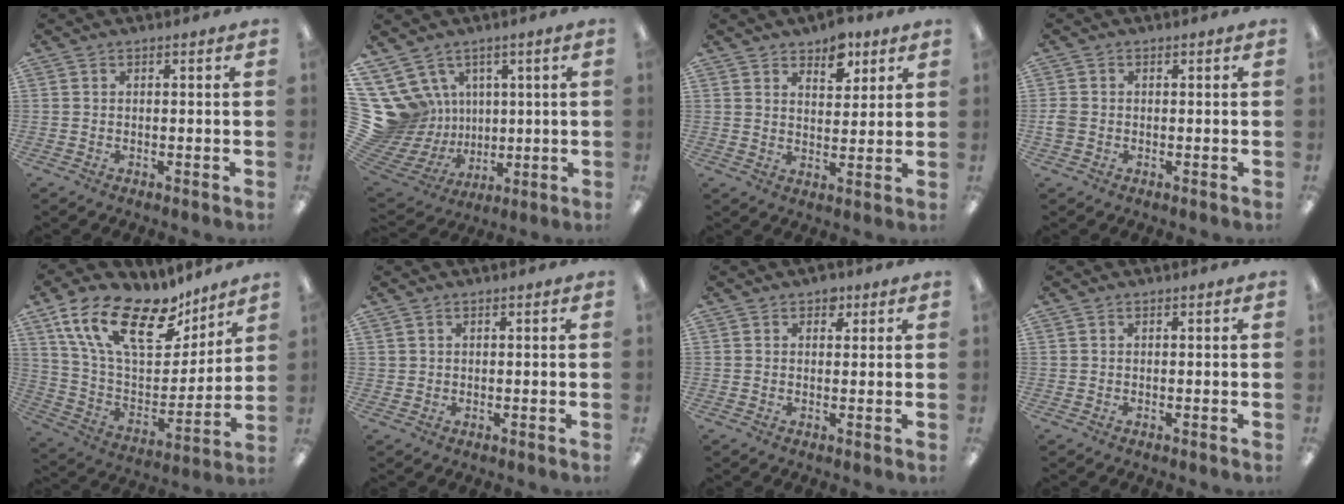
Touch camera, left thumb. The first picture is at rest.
{"total": 16.7, "force": [4.4, 15.0, 5.8], "torque": [-0.192, -0.037, 0.110]}
{"total": 6.8, "force": [5.0, 3.6, 2.9], "torque": [-0.024, -0.028, 0.083]}
{"total": 2.3, "force": [-0.4, 2.0, 1.2], "torque": [-0.018, 0.004, -0.006]}
{"total": 22.6, "force": [14.1, 10.6, 14.2], "torque": [-0.258, -0.076, 0.251]}
{"total": 1.0, "force": [0.5, 0.9, 0.0], "torque": [0.000, 0.002, 0.010]}
{"total": 2.5, "force": [1.4, 1.7, 1.0], "torque": [0.001, -0.006, 0.020]}
{"total": 0.0}